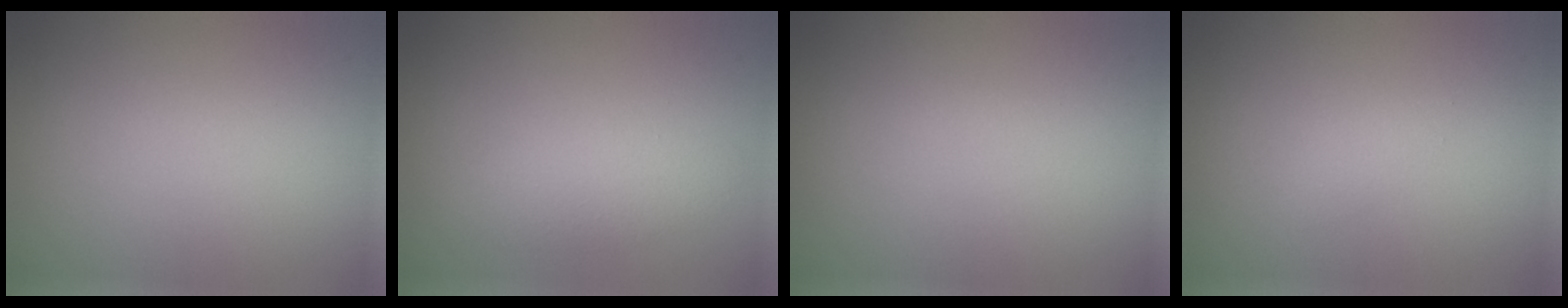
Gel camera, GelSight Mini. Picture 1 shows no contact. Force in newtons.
{"total": 2.4, "press": 2.4, "slide": 0.1}
{"total": 0.0}
{"total": 0.7, "press": 0.7, "slide": 0.0}